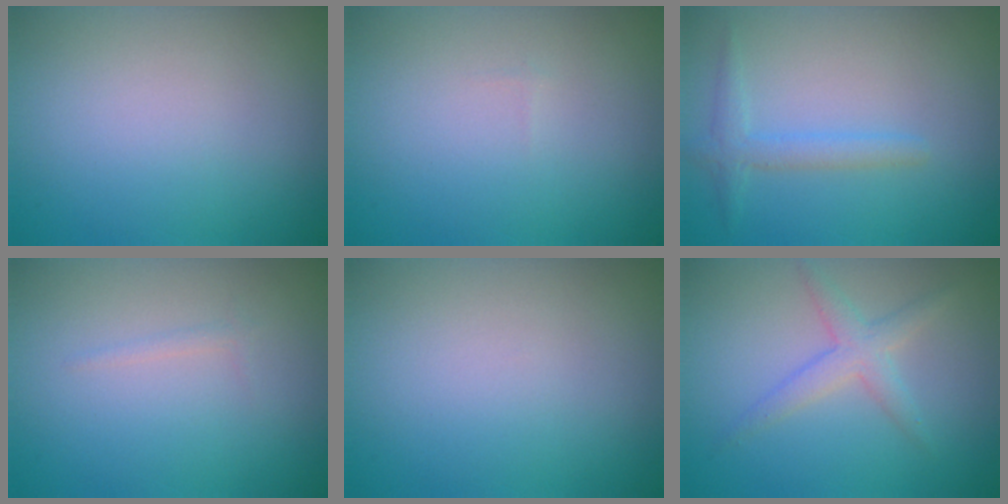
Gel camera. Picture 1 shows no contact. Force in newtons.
{"total": 0.0}
{"total": 1.9, "press": 1.9, "slide": 0.1}
{"total": 0.6, "press": 0.6, "slide": 0.0}
{"total": 0.0}
{"total": 2.5, "press": 2.5, "slide": 0.2}